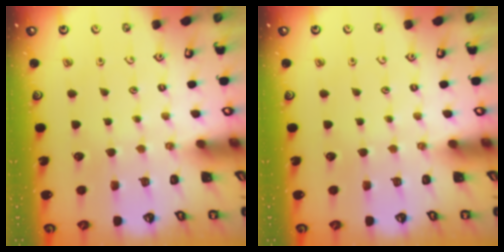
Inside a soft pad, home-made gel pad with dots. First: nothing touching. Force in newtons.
{"total": 0.0}